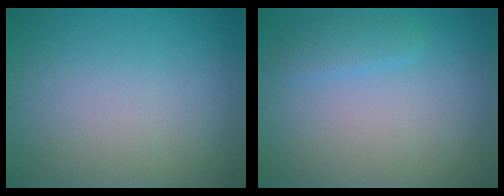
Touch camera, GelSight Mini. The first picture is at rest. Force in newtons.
{"total": 1.7, "press": 1.7, "slide": 0.1}